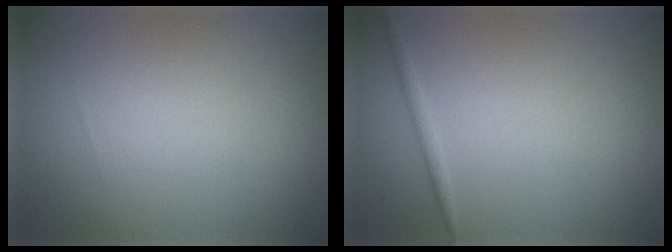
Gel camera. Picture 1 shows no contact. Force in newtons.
{"total": 0.9, "press": 0.9, "slide": 0.1}